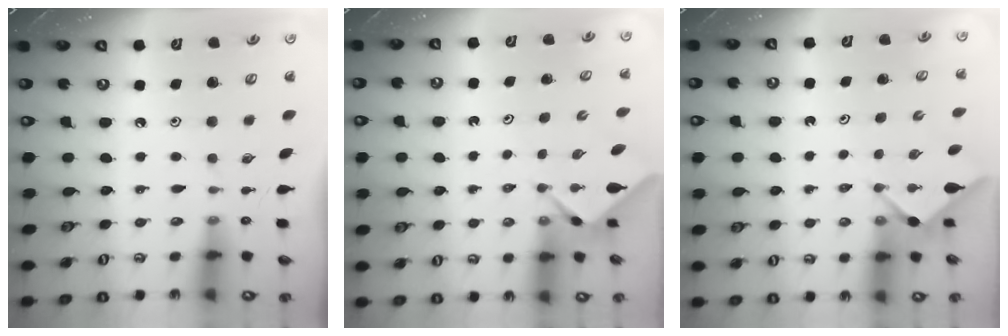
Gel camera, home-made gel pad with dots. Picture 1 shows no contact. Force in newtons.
{"total": 2.1, "press": 2.1, "slide": 0.3}
{"total": 2.5, "press": 2.5, "slide": 0.3}